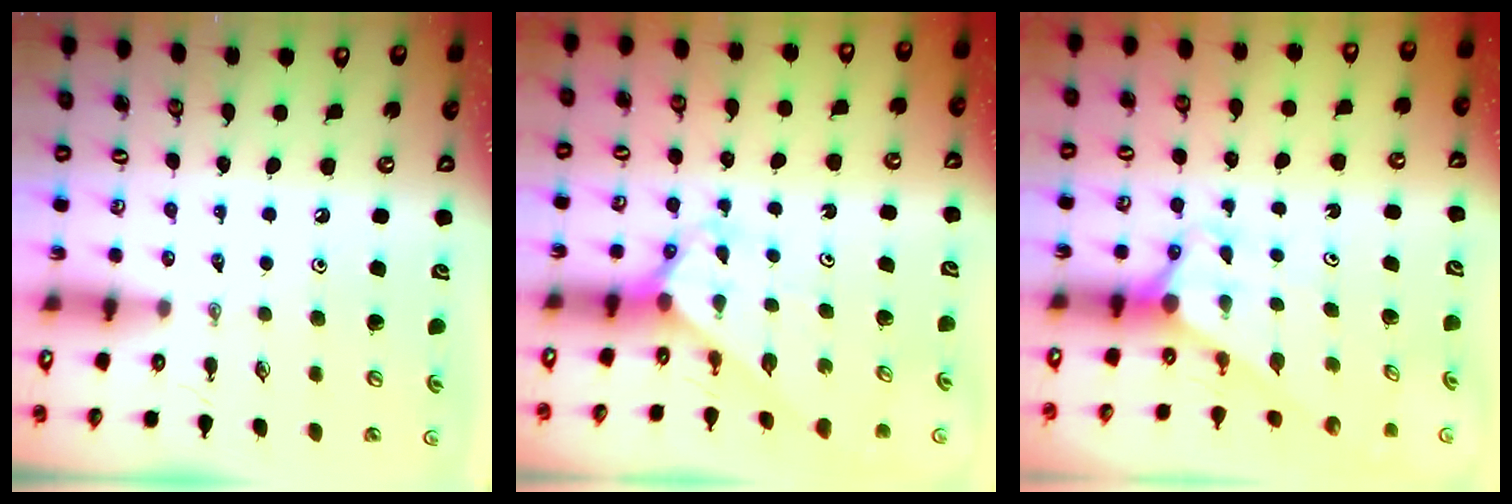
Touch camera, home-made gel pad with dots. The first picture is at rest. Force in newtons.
{"total": 2.7, "press": 2.7, "slide": 0.1}
{"total": 2.7, "press": 2.7, "slide": 0.0}